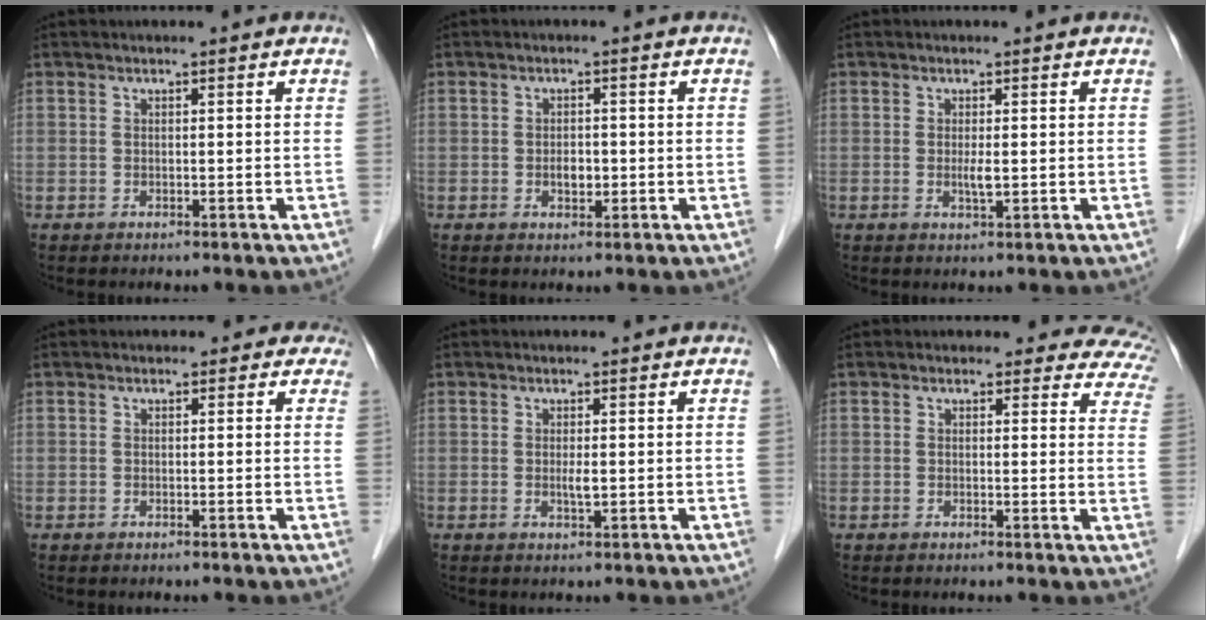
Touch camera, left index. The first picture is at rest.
{"total": 2.2, "force": [-0.7, 1.3, 1.7], "torque": [-0.028, -0.002, -0.009]}
{"total": 1.7, "force": [-0.3, 0.2, 1.7], "torque": [-0.036, -0.008, -0.004]}
{"total": 1.3, "force": [0.6, 1.1, 0.2], "torque": [0.012, -0.005, -0.012]}
{"total": 1.5, "force": [-0.2, 0.2, 1.5], "torque": [-0.028, -0.007, -0.003]}
{"total": 9.5, "force": [8.4, 4.0, 1.4], "torque": [0.038, -0.031, 0.043]}